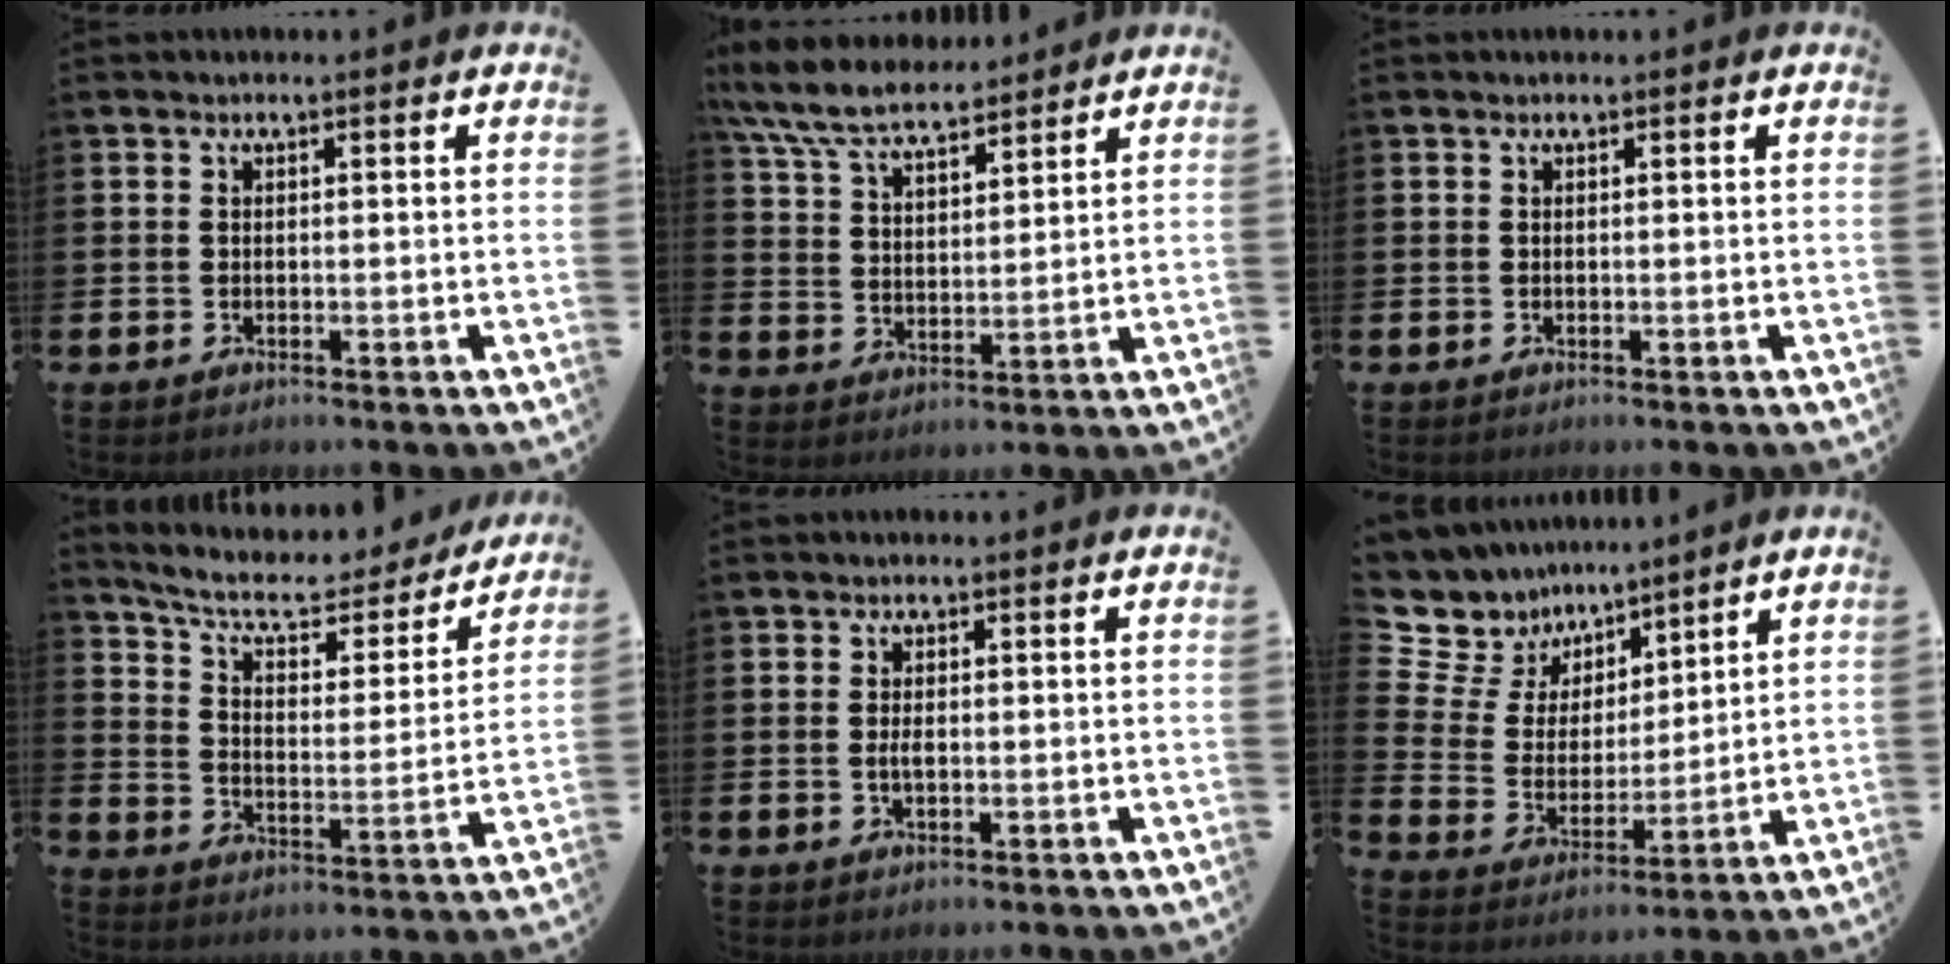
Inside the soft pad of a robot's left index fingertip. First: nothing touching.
{"total": 8.1, "force": [7.4, 1.9, 2.5], "torque": [-0.082, -0.028, 0.138]}
{"total": 0.0}
{"total": 8.4, "force": [7.3, 2.7, 3.3], "torque": [-0.089, -0.049, 0.120]}
{"total": 1.4, "force": [-0.1, 0.6, 1.2], "torque": [-0.024, 0.003, -0.003]}
{"total": 7.2, "force": [5.9, 4.2, 0.2], "torque": [-0.063, -0.044, 0.109]}